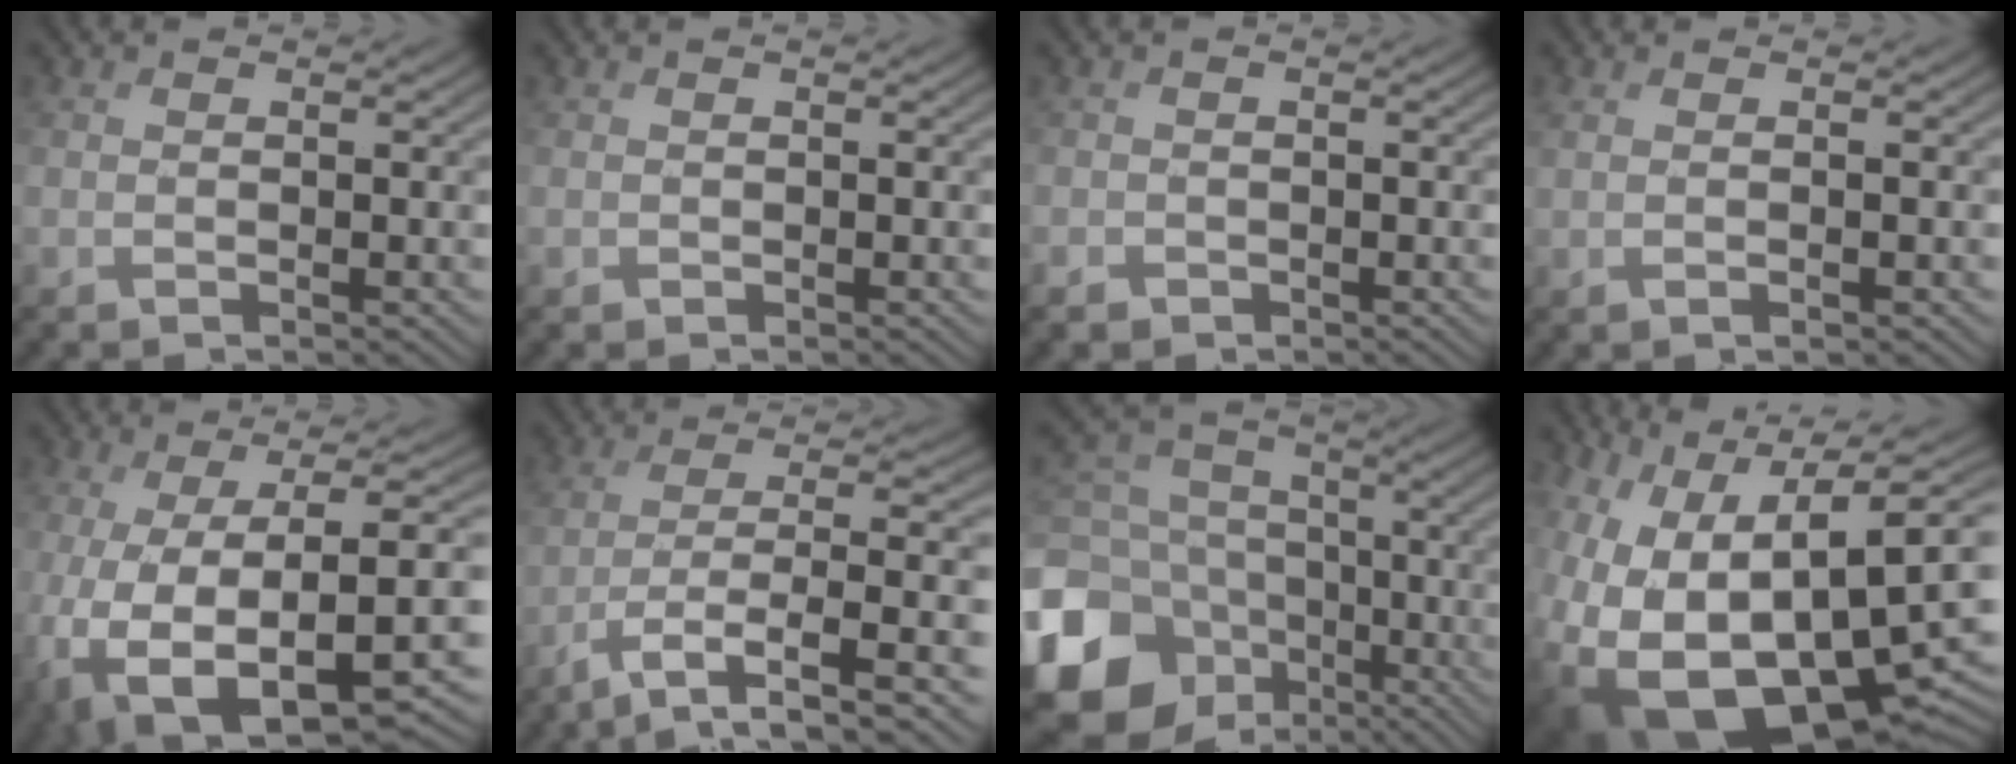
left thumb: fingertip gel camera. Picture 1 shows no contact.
{"total": 0.5, "force": [-0.2, 0.3, -0.3], "torque": [0.007, -0.003, -0.003]}
{"total": 1.7, "force": [-1.1, 1.2, -0.1], "torque": [0.002, -0.006, -0.030]}
{"total": 2.0, "force": [0.3, 0.5, 1.9], "torque": [-0.027, 0.003, 0.000]}
{"total": 15.1, "force": [-5.4, 5.9, 12.8], "torque": [-0.257, -0.038, -0.062]}
{"total": 9.8, "force": [-3.6, 3.4, 8.5], "torque": [-0.162, -0.014, -0.059]}
{"total": 16.6, "force": [-5.8, 13.5, 7.7], "torque": [-0.256, -0.034, -0.100]}
{"total": 20.6, "force": [-4.5, 13.6, 14.8], "torque": [-0.278, -0.025, -0.023]}